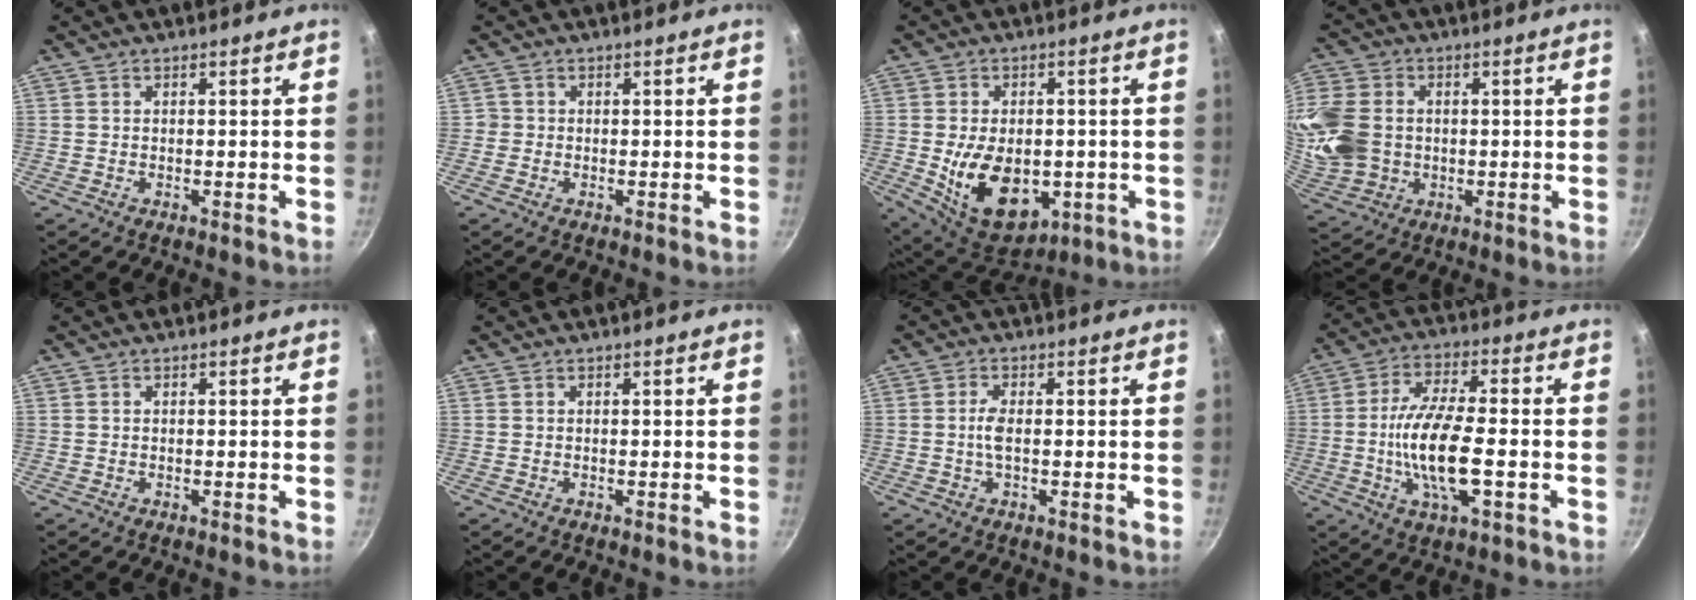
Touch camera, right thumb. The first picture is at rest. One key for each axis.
{"total": 1.1, "fx": -0.3, "fy": 1.0, "fz": 0.2, "tx": -0.001, "ty": 0.002, "tz": -0.008}
{"total": 15.9, "fx": -2.9, "fy": 10.3, "fz": 11.7, "tx": -0.162, "ty": -0.008, "tz": -0.023}
{"total": 14.2, "fx": 0.5, "fy": 11.6, "fz": 8.2, "tx": -0.168, "ty": 0.000, "tz": 0.014}
{"total": 0.0}
{"total": 0.0}
{"total": 2.7, "fx": -0.2, "fy": 0.8, "fz": 2.6, "tx": -0.063, "ty": 0.003, "tz": -0.008}
{"total": 13.7, "fx": -2.7, "fy": 4.8, "fz": 12.5, "tx": -0.237, "ty": 0.014, "tz": -0.055}